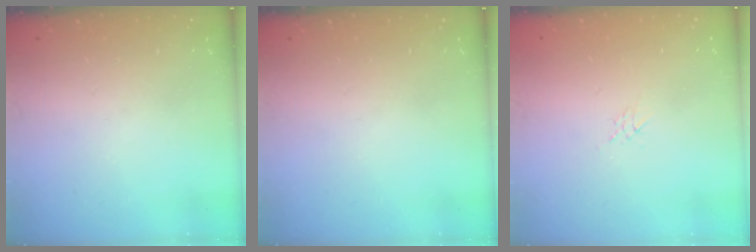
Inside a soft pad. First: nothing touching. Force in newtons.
{"total": 0.0}
{"total": 2.2, "press": 2.2, "slide": 0.4}